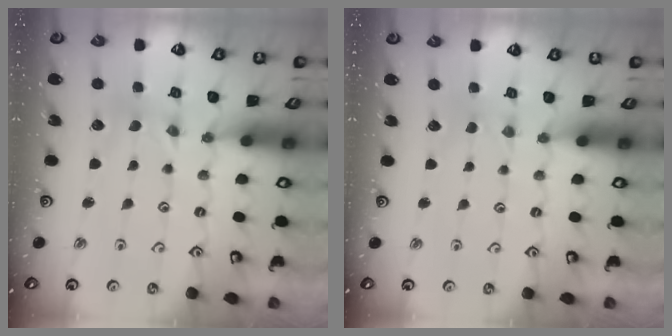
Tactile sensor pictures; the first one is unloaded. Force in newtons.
{"total": 0.0}